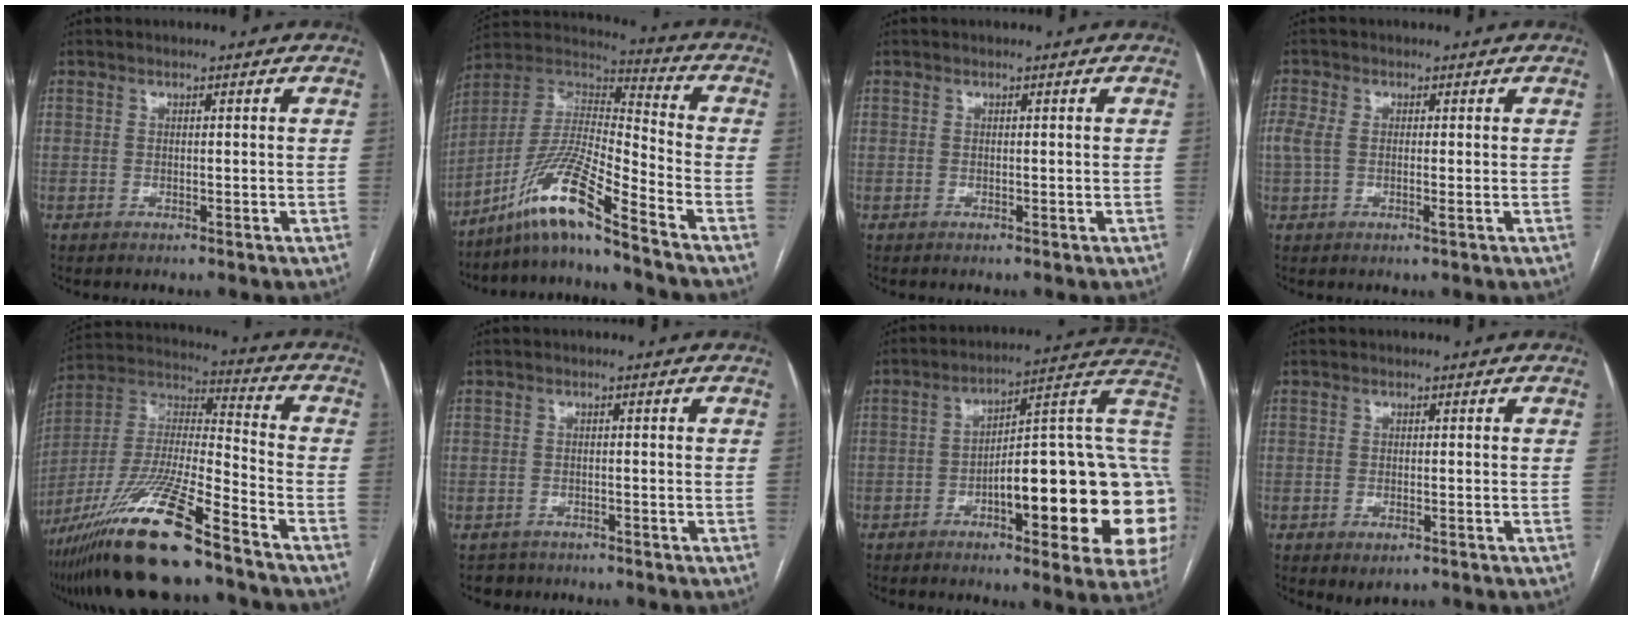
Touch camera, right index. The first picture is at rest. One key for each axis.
{"total": 13.1, "fx": -9.7, "fy": -0.9, "fz": 8.8, "tx": -0.175, "ty": 0.004, "tz": -0.184}
{"total": 0.0}
{"total": 3.8, "fx": -0.1, "fy": 1.8, "fz": 3.4, "tx": -0.093, "ty": 0.010, "tz": 0.000}
{"total": 19.7, "fx": -14.1, "fy": 1.3, "fz": 13.7, "tx": -0.305, "ty": -0.035, "tz": -0.264}
{"total": 2.5, "fx": -1.8, "fy": 1.6, "fz": -0.5, "tx": 0.003, "ty": 0.005, "tz": -0.032}
{"total": 25.7, "fx": -4.6, "fy": 5.9, "fz": 24.6, "tx": -0.242, "ty": 0.029, "tz": -0.055}
{"total": 2.2, "fx": -1.1, "fy": 1.1, "fz": 1.5, "tx": -0.021, "ty": -0.002, "tz": -0.006}